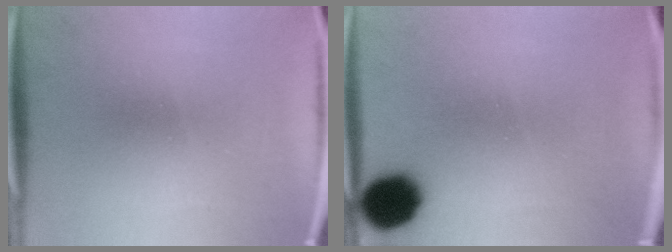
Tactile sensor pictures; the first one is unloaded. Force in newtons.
{"total": 8.7}